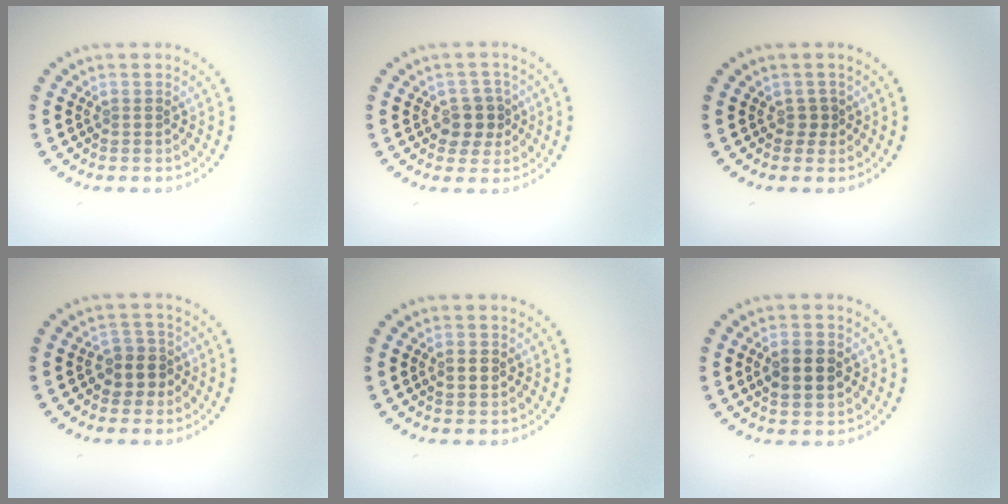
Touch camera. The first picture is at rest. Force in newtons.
{"total": 2.9, "press": 2.7, "slide": 1.1}
{"total": 1.0, "press": 0.8, "slide": 0.5}
{"total": 2.5, "press": 2.3, "slide": 1.0}
{"total": 1.0, "press": 1.0, "slide": 0.0}
{"total": 3.4, "press": 3.4, "slide": 0.3}